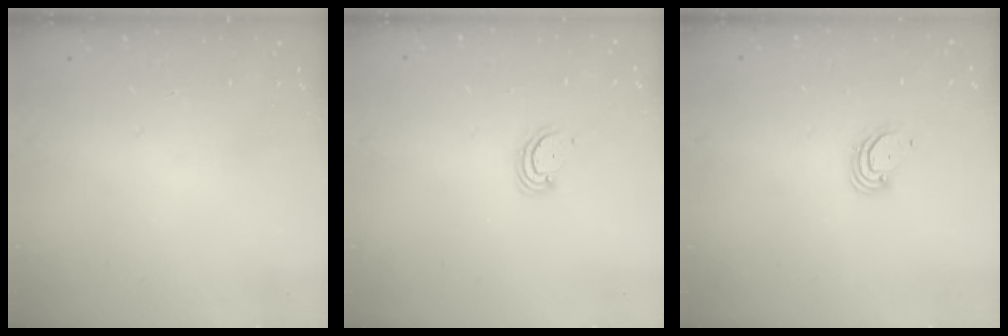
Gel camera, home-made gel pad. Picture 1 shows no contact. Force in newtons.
{"total": 2.9, "press": 2.9, "slide": 0.3}
{"total": 3.6, "press": 3.6, "slide": 0.3}